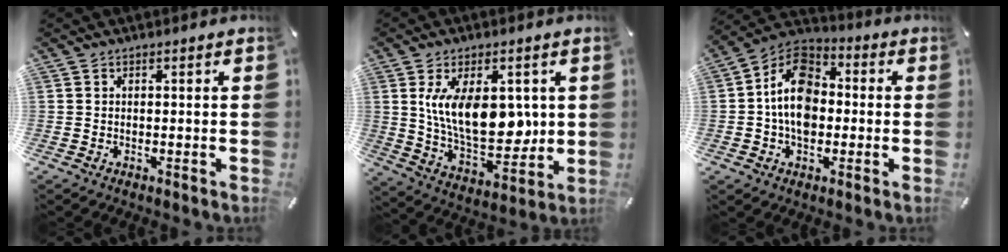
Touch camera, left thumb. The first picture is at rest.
{"total": 15.7, "force": [3.5, 8.8, 12.5], "torque": [-0.213, -0.012, 0.061]}
{"total": 12.6, "force": [-1.3, 9.3, 8.5], "torque": [-0.171, 0.016, -0.029]}